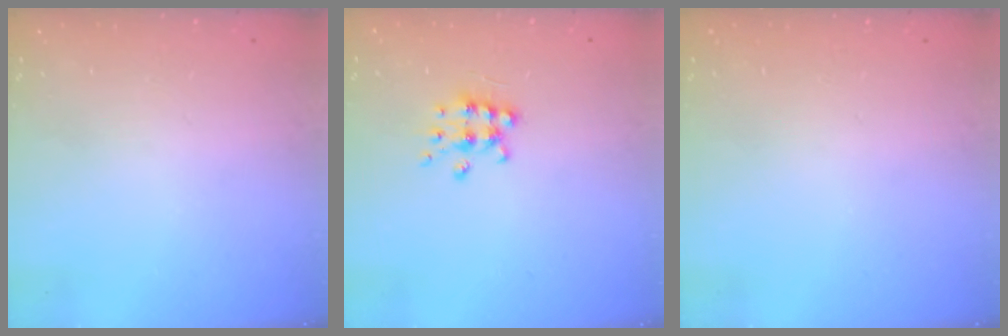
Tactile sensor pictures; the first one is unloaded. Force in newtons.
{"total": 6.8, "press": 6.7, "slide": 0.7}
{"total": 0.0}